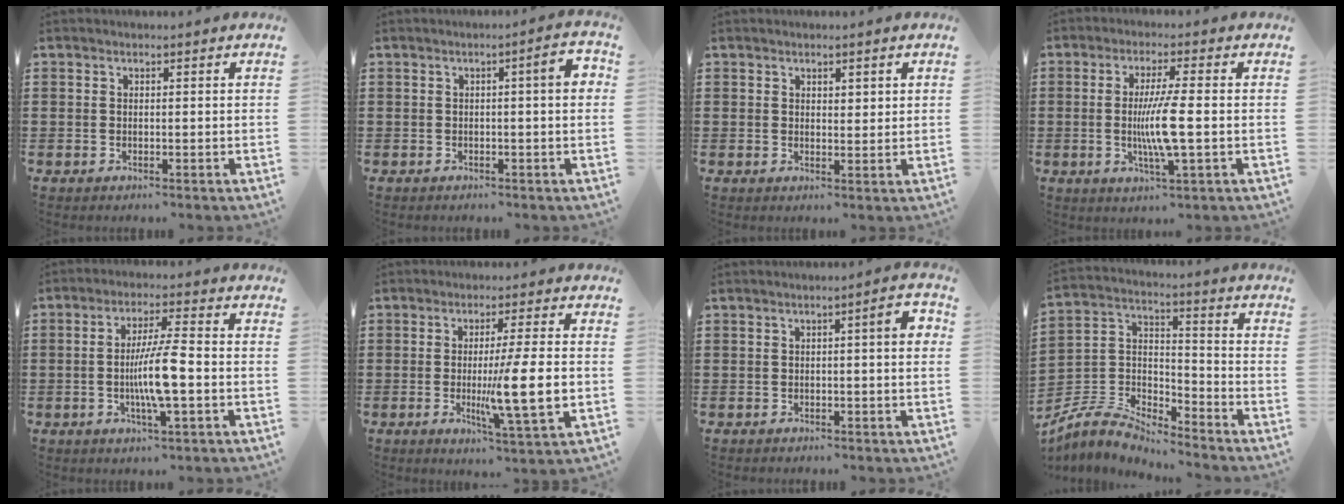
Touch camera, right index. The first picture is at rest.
{"total": 3.6, "force": [0.1, 0.5, 3.6], "torque": [-0.049, -0.003, -0.005]}
{"total": 1.5, "force": [1.3, 0.7, 0.5], "torque": [-0.010, 0.006, 0.023]}
{"total": 7.4, "force": [-0.7, 0.6, 7.4], "torque": [-0.142, -0.013, -0.019]}
{"total": 8.0, "force": [-1.7, 0.7, 7.8], "torque": [-0.146, -0.007, -0.036]}
{"total": 10.4, "force": [-1.2, 0.6, 10.3], "torque": [-0.180, -0.021, -0.025]}
{"total": 3.4, "force": [-0.2, 0.5, 3.4], "torque": [-0.053, 0.001, -0.007]}
{"total": 6.8, "force": [-6.3, 1.8, 1.7], "torque": [-0.057, 0.000, -0.132]}